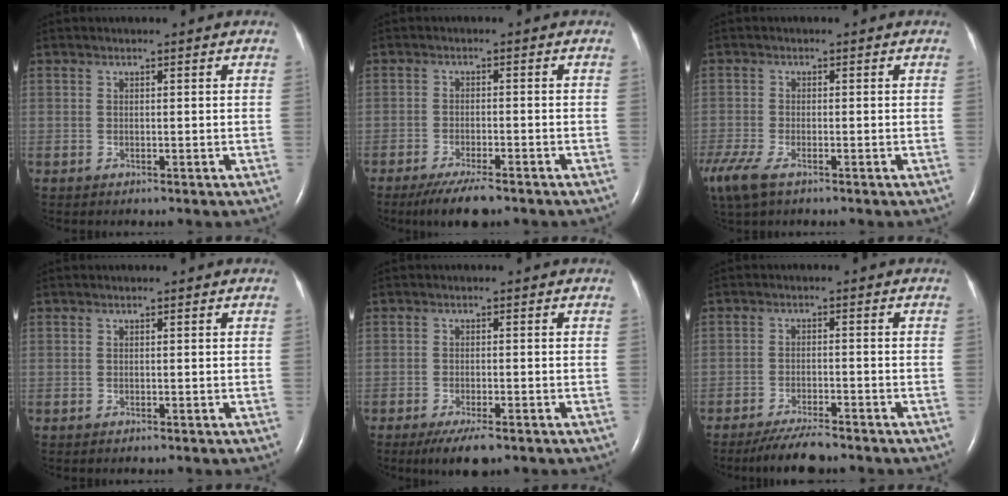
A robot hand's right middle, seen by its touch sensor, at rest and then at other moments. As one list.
[{"total": 6.3, "force": [-4.8, 1.2, 3.9], "torque": [-0.068, -0.014, -0.077]}, {"total": 8.9, "force": [-5.6, 3.6, 5.9], "torque": [-0.143, -0.025, -0.100]}, {"total": 0.0}, {"total": 5.1, "force": [-3.5, 1.2, 3.5], "torque": [-0.060, -0.011, -0.052]}, {"total": 5.9, "force": [-5.2, 0.7, 2.6], "torque": [-0.050, -0.016, -0.090]}]